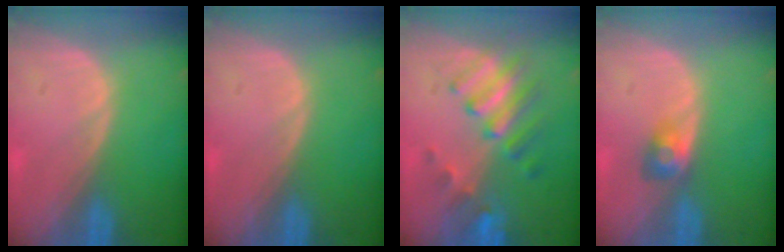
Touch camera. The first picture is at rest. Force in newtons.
{"total": 0.0}
{"total": 7.5, "press": 7.0, "slide": 2.7}
{"total": 3.0, "press": 2.6, "slide": 1.4}